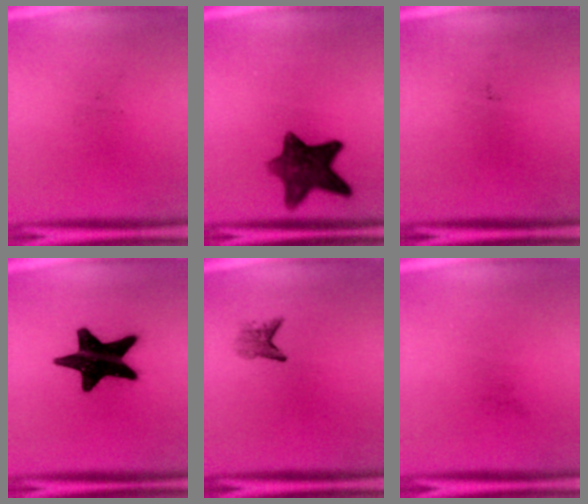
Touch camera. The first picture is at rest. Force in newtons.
{"total": 10.2}
{"total": 0.0}
{"total": 19.1}
{"total": 2.0}
{"total": 0.0}